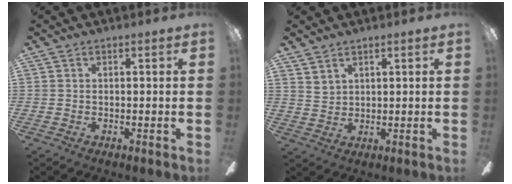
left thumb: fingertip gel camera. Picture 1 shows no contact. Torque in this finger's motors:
{"motor_torque": [0.27, -0.09, -0.21, 0.00, -0.07]}